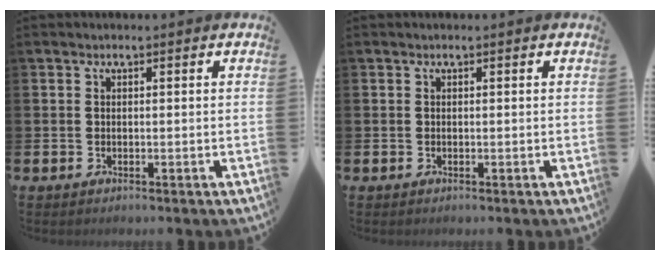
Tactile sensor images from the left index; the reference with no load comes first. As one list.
[{"total": 0.0}]